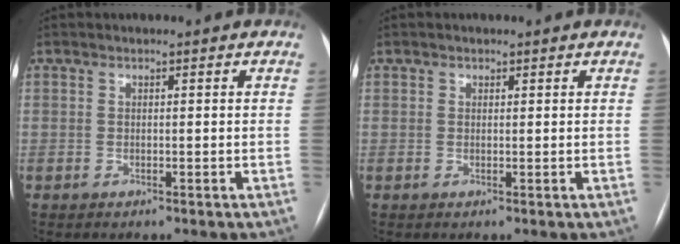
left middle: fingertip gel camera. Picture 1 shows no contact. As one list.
[{"total": 0.5, "force": [0.3, 0.4, 0.0], "torque": [0.004, 0.000, 0.002]}]